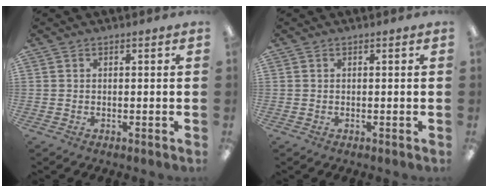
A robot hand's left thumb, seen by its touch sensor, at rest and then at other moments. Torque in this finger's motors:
{"motor_torque": [0.00, 0.00, -0.07, 0.06, 0.00]}